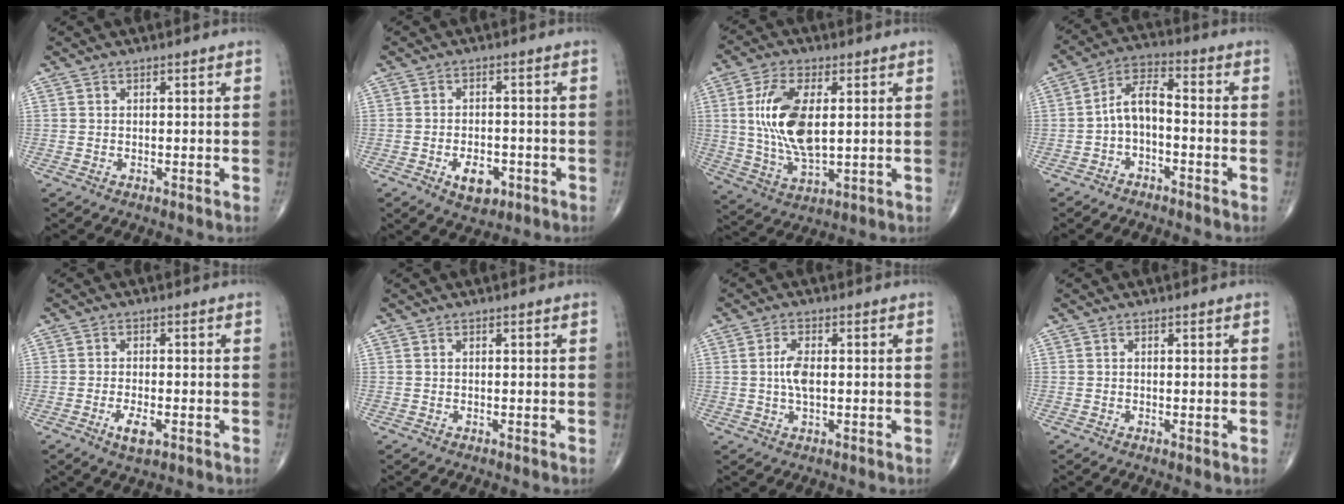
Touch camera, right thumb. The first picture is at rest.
{"total": 5.5, "force": [-2.3, 3.2, 3.8], "torque": [-0.048, 0.006, -0.030]}
{"total": 13.6, "force": [2.0, 6.3, 11.9], "torque": [-0.238, -0.013, 0.045]}
{"total": 6.5, "force": [-1.9, 3.3, 5.3], "torque": [-0.096, 0.038, -0.044]}
{"total": 3.8, "force": [-1.6, 1.4, 3.1], "torque": [-0.060, -0.001, -0.026]}
{"total": 0.0}
{"total": 3.9, "force": [0.1, 1.7, 3.6], "torque": [-0.076, 0.000, 0.001]}
{"total": 0.5, "force": [-0.1, 0.1, 0.5], "torque": [-0.014, -0.004, -0.003]}